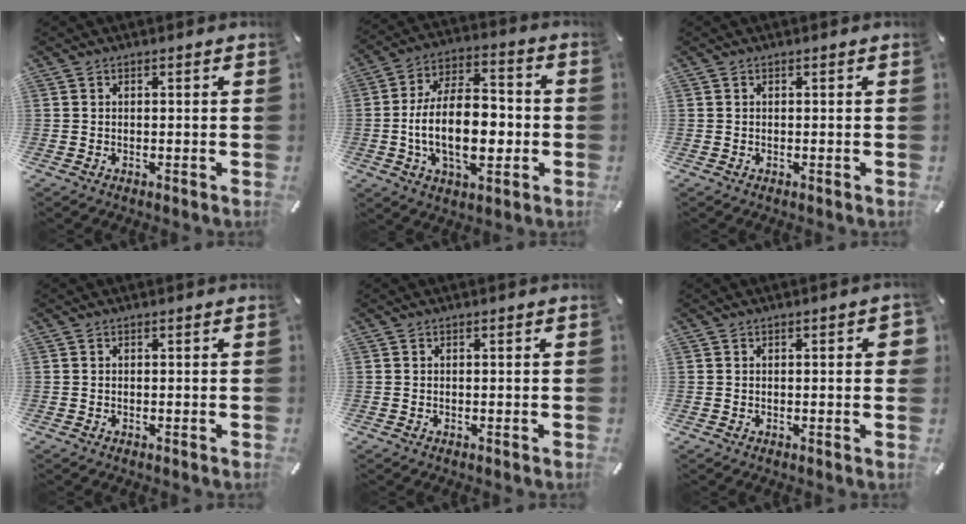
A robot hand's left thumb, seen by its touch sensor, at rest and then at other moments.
{"total": 17.4, "force": [-3.3, 9.9, 14.0], "torque": [-0.271, 0.005, -0.062]}
{"total": 0.0}
{"total": 0.0}
{"total": 0.0}
{"total": 3.0, "force": [0.4, 1.0, 2.9], "torque": [-0.029, -0.003, 0.000]}